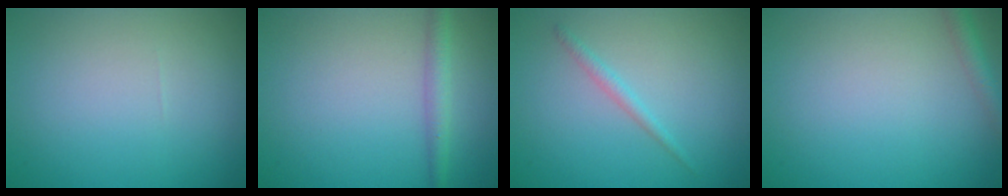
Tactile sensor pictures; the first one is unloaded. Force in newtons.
{"total": 1.8, "press": 1.8, "slide": 0.1}
{"total": 1.1, "press": 1.1, "slide": 0.1}
{"total": 1.7, "press": 1.7, "slide": 0.1}